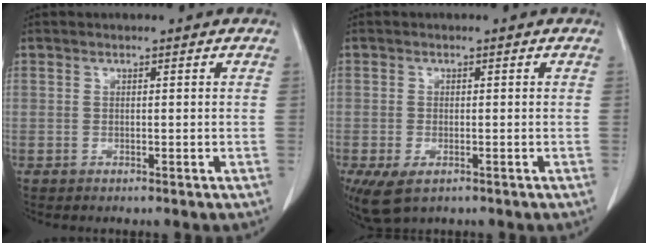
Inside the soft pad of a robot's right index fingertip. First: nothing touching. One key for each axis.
{"total": 5.2, "fx": -2.8, "fy": 2.5, "fz": 3.5, "tx": -0.069, "ty": -0.012, "tz": -0.040}